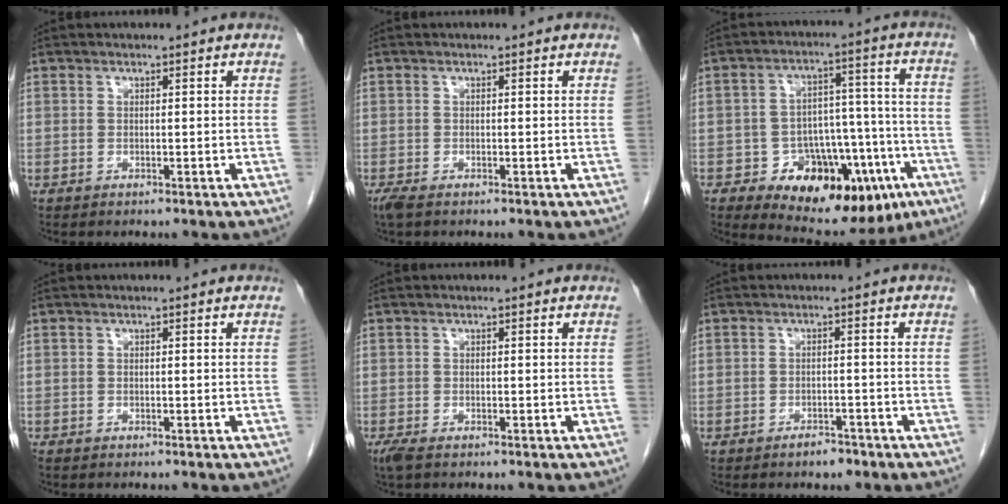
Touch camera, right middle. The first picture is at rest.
{"total": 2.0, "force": [-1.4, 0.6, 1.3], "torque": [-0.031, -0.009, -0.025]}
{"total": 17.8, "force": [-9.0, 9.3, 12.2], "torque": [-0.148, 0.040, -0.119]}
{"total": 0.0}
{"total": 2.0, "force": [-1.4, 0.6, 1.3], "torque": [-0.033, -0.009, -0.025]}
{"total": 2.3, "force": [-1.8, 0.9, 1.1], "torque": [-0.019, 0.001, -0.024]}